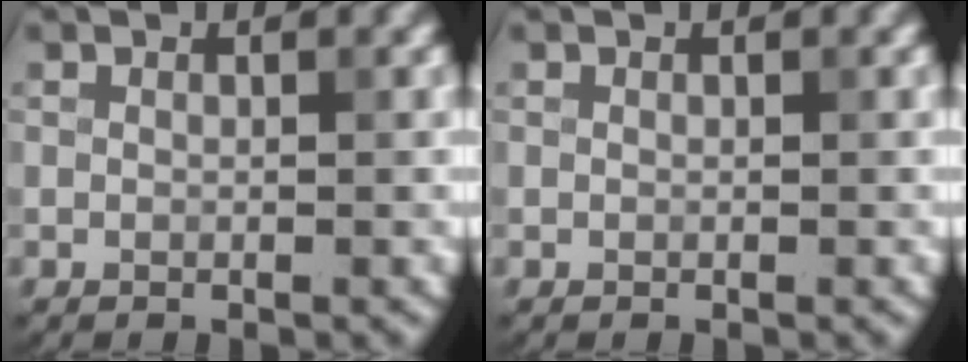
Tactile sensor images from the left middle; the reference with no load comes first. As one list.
[{"total": 0.0}]